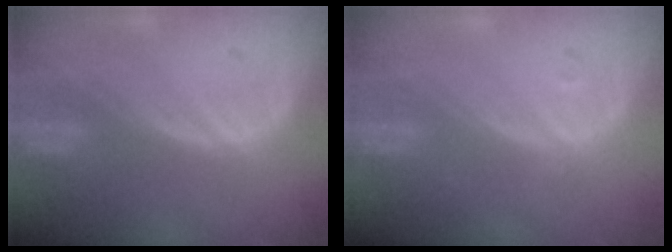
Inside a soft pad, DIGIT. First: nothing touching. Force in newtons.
{"total": 0.7, "press": 0.7, "slide": 0.1}